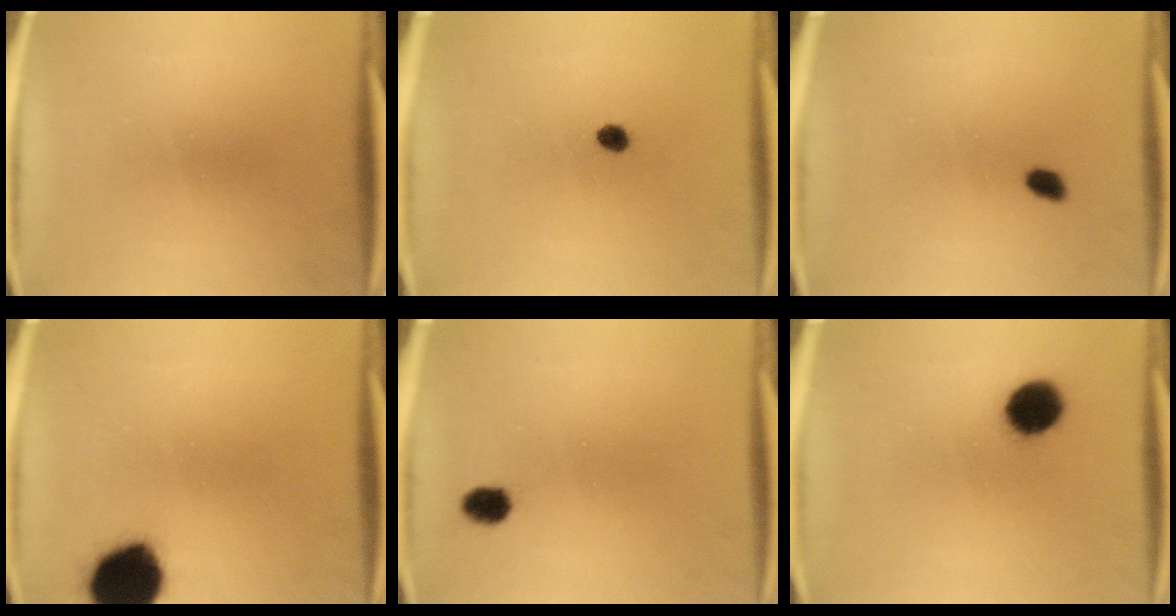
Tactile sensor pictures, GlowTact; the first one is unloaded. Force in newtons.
{"total": 2.1}
{"total": 1.4}
{"total": 15.9}
{"total": 3.1}
{"total": 8.9}